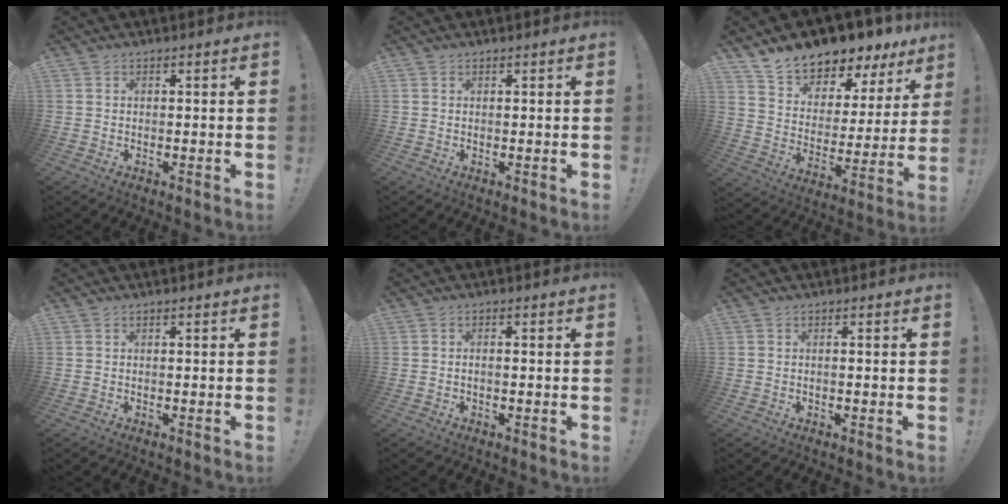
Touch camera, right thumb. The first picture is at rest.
{"total": 0.5, "force": [0.5, 0.1, -0.3], "torque": [0.013, -0.004, 0.008]}
{"total": 10.6, "force": [9.9, 3.3, 2.0], "torque": [-0.058, -0.089, 0.179]}
{"total": 0.0}
{"total": 1.1, "force": [-0.7, 0.2, 0.7], "torque": [-0.017, 0.003, -0.012]}
{"total": 0.8, "force": [-0.4, -0.1, 0.7], "torque": [-0.014, -0.001, -0.007]}